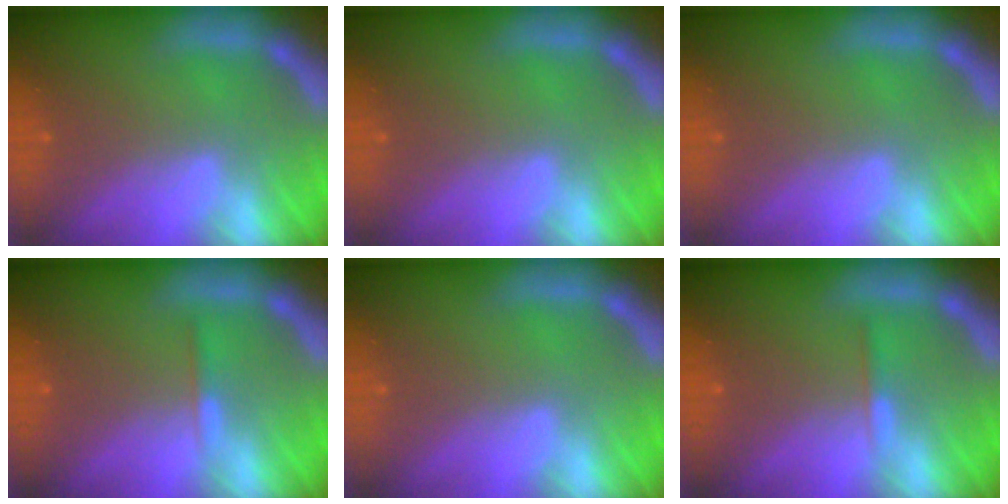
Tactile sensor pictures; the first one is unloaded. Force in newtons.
{"total": 0.0}
{"total": 0.0}
{"total": 0.9}
{"total": 0.0}
{"total": 0.9}